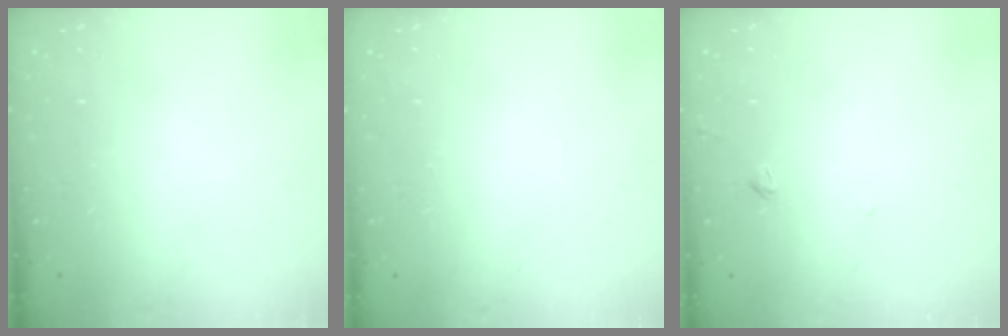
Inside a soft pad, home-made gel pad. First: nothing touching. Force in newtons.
{"total": 0.0}
{"total": 2.0, "press": 1.9, "slide": 0.5}